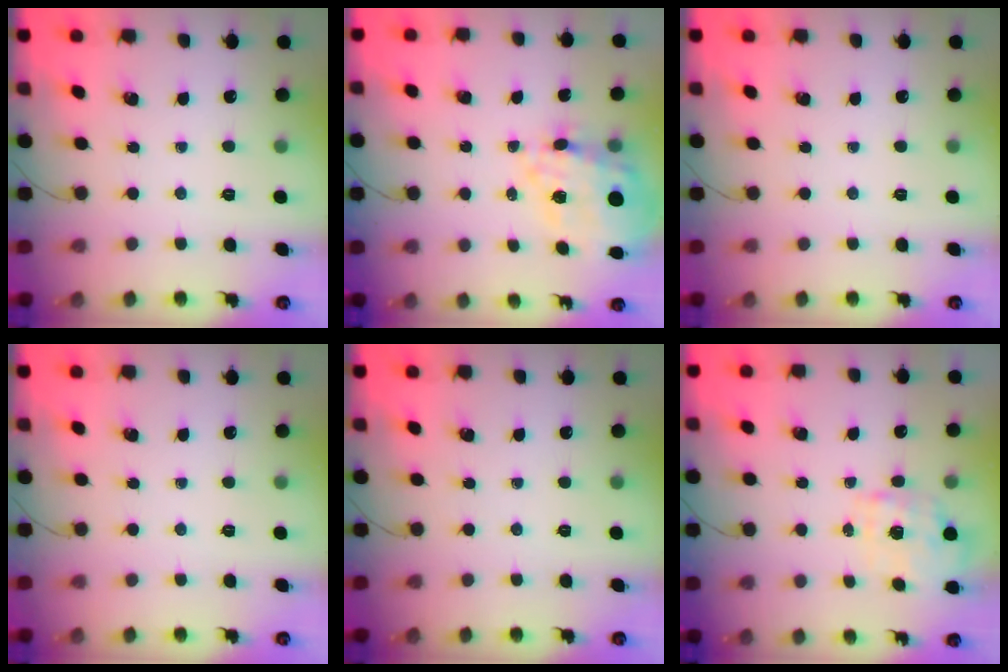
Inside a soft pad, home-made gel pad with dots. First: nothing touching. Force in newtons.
{"total": 18.8, "press": 18.4, "slide": 3.9}
{"total": 0.0}
{"total": 0.0}
{"total": 0.0}
{"total": 1.9, "press": 1.8, "slide": 0.6}